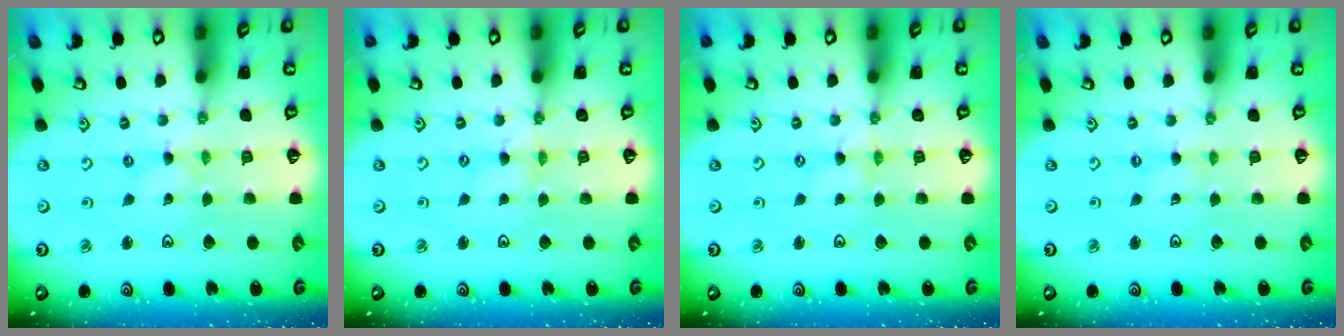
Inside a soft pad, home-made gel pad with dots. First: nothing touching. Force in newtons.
{"total": 0.0}
{"total": 0.0}
{"total": 0.0}